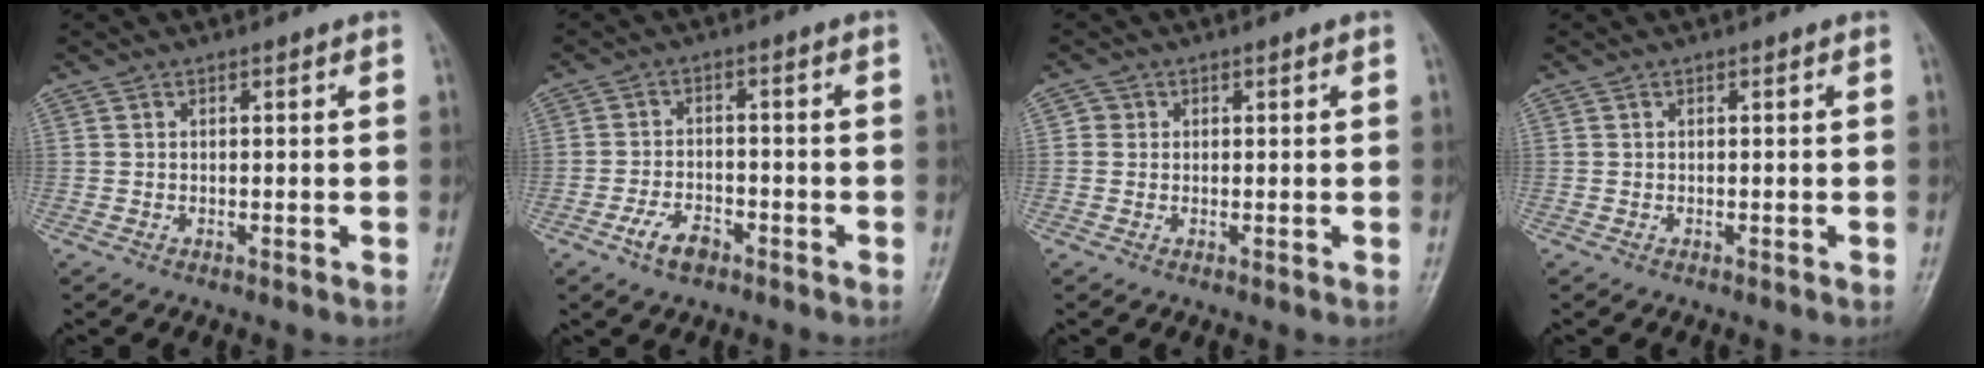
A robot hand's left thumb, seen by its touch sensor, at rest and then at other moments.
{"total": 4.9, "force": [-3.0, 2.6, 2.9], "torque": [-0.050, 0.022, -0.053]}
{"total": 1.3, "force": [0.2, 1.3, 0.3], "torque": [0.004, 0.002, 0.000]}
{"total": 0.0}